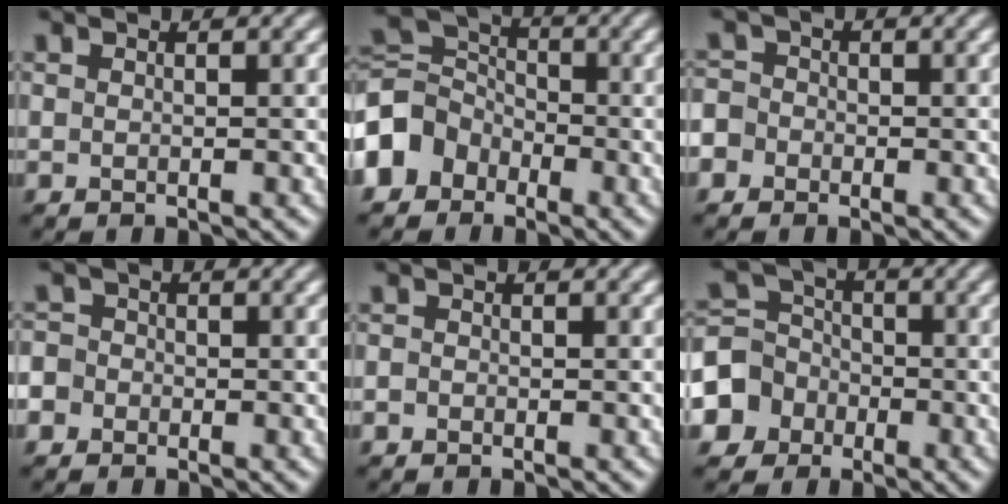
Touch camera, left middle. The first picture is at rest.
{"total": 5.2, "force": [-3.1, 4.1, 1.3], "torque": [-0.025, 0.014, -0.077]}
{"total": 2.7, "force": [-1.6, 2.1, 0.2], "torque": [0.009, 0.011, -0.043]}
{"total": 2.9, "force": [-1.5, 2.5, 0.3], "torque": [0.008, 0.013, -0.047]}
{"total": 0.8, "force": [-0.8, 0.2, -0.2], "torque": [0.005, -0.003, -0.011]}
{"total": 6.2, "force": [-3.0, 5.4, 1.0], "torque": [-0.013, 0.007, -0.078]}